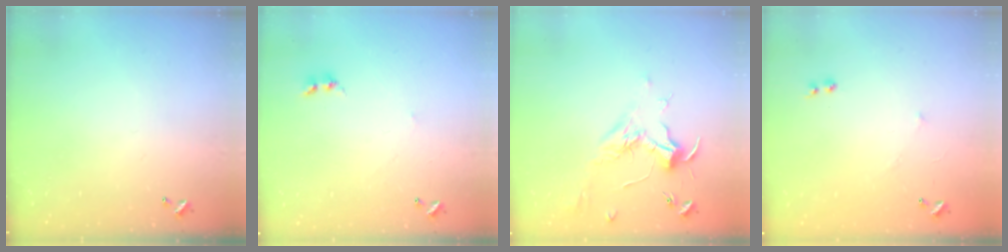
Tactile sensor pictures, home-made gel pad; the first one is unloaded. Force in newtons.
{"total": 2.8, "press": 2.7, "slide": 0.4}
{"total": 1.8, "press": 1.7, "slide": 0.6}
{"total": 6.7, "press": 6.7, "slide": 0.7}